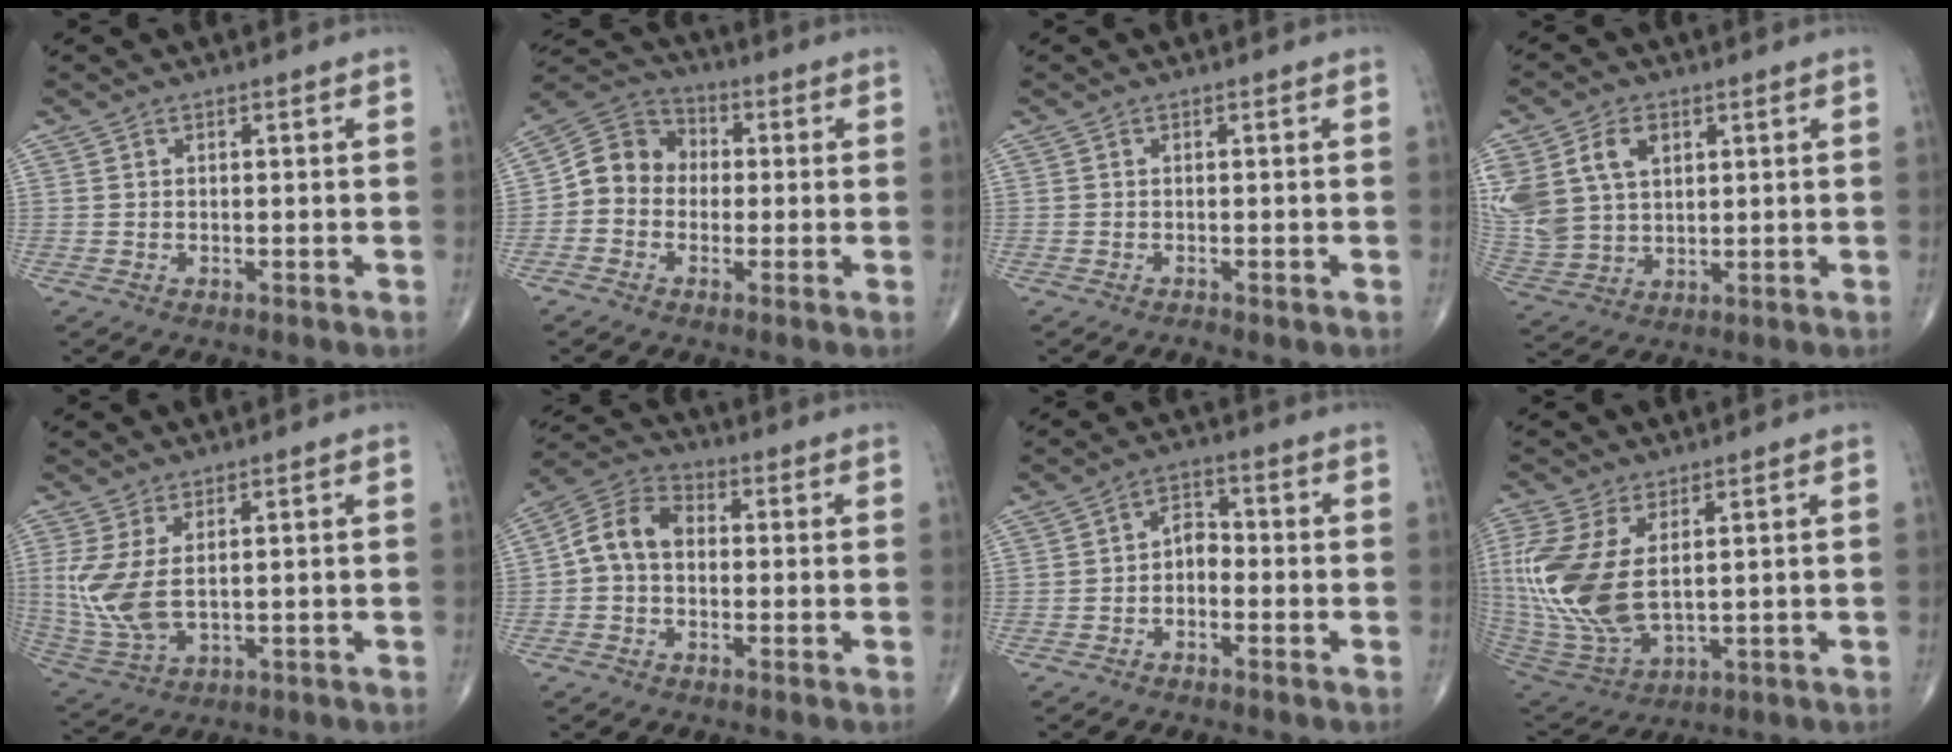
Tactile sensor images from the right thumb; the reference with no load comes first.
{"total": 8.9, "force": [-0.8, 7.8, 4.2], "torque": [-0.054, 0.038, -0.032]}
{"total": 1.1, "force": [-0.7, 0.3, 0.8], "torque": [-0.014, 0.002, -0.008]}
{"total": 16.8, "force": [5.6, 12.1, 10.3], "torque": [-0.242, 0.006, 0.123]}
{"total": 9.3, "force": [1.3, 4.5, 8.0], "torque": [-0.190, -0.010, 0.041]}
{"total": 8.6, "force": [-0.3, 6.3, 5.8], "torque": [-0.093, 0.028, -0.021]}
{"total": 4.0, "force": [-1.5, 2.7, 2.6], "torque": [-0.028, 0.027, -0.036]}
{"total": 17.7, "force": [2.7, 9.1, 14.9], "torque": [-0.353, -0.021, 0.069]}